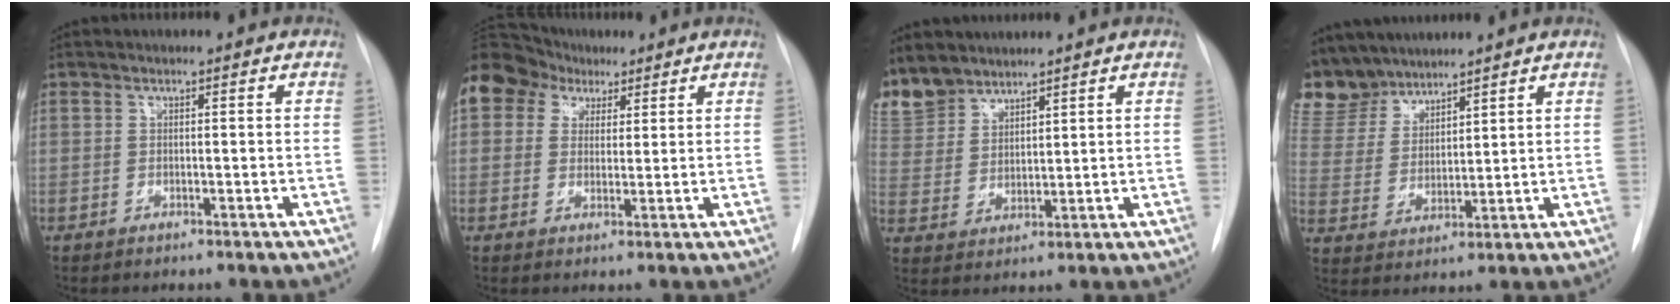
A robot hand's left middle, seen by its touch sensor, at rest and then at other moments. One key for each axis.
{"total": 19.2, "fx": 10.0, "fy": 14.6, "fz": 7.4, "tx": -0.235, "ty": 0.094, "tz": 0.190}
{"total": 10.1, "fx": 8.8, "fy": 4.8, "fz": 1.8, "tx": -0.053, "ty": 0.008, "tz": 0.189}
{"total": 10.4, "fx": 9.7, "fy": 3.6, "fz": 1.3, "tx": -0.036, "ty": 0.007, "tz": 0.207}